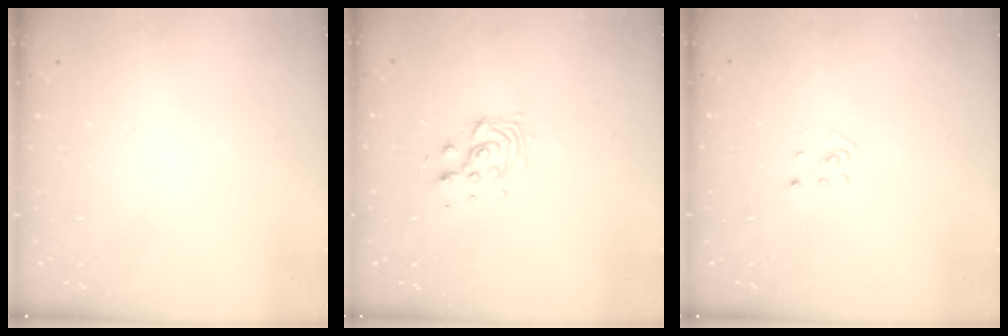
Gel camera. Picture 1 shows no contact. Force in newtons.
{"total": 5.9, "press": 5.9, "slide": 0.4}
{"total": 2.5, "press": 2.4, "slide": 0.5}